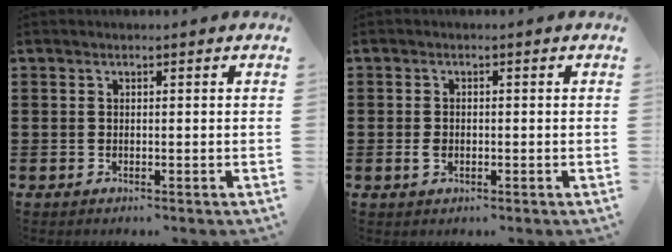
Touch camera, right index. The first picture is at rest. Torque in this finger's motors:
{"motor_torque": [0.32, 0.21, 0.01, 0.01]}